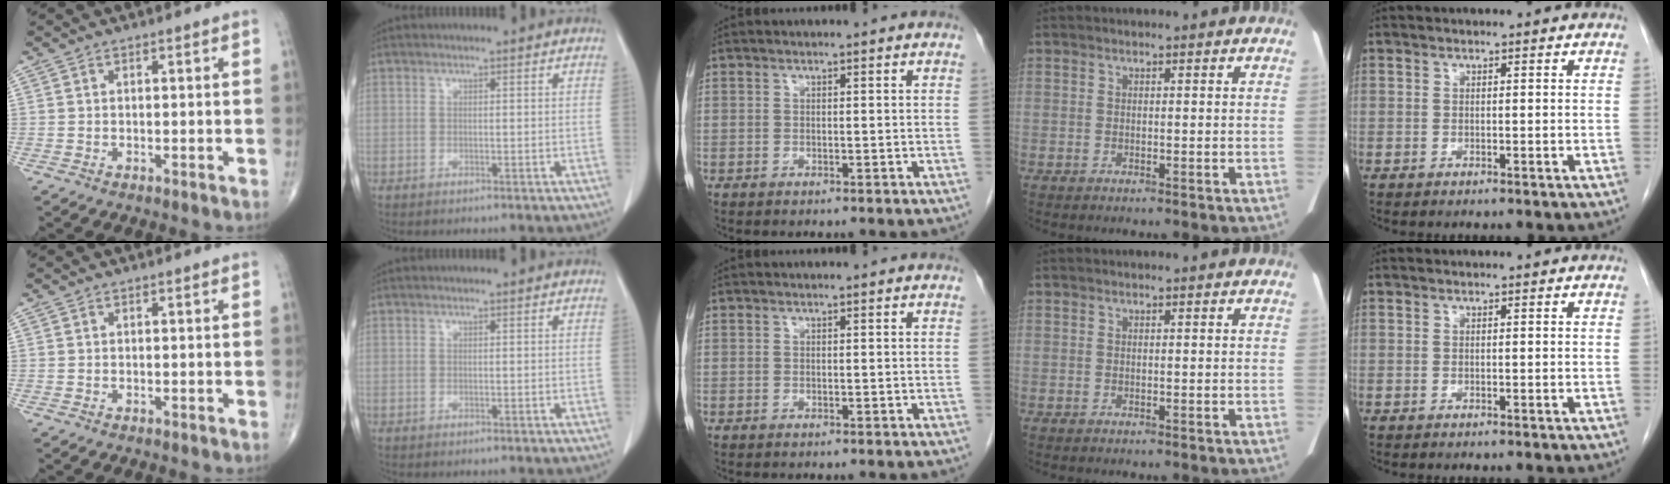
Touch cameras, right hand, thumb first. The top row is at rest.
{}